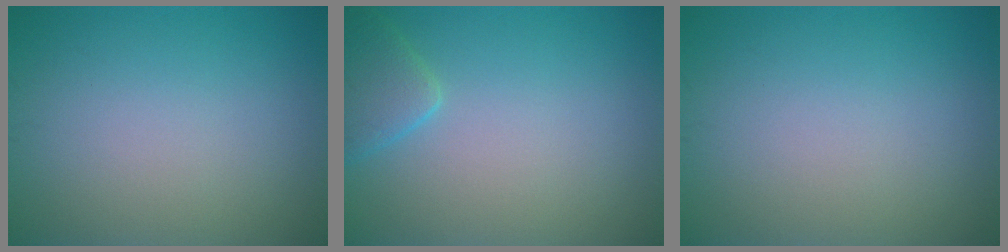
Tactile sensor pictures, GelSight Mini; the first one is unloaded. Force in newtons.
{"total": 2.6, "press": 2.6, "slide": 0.2}
{"total": 0.0}